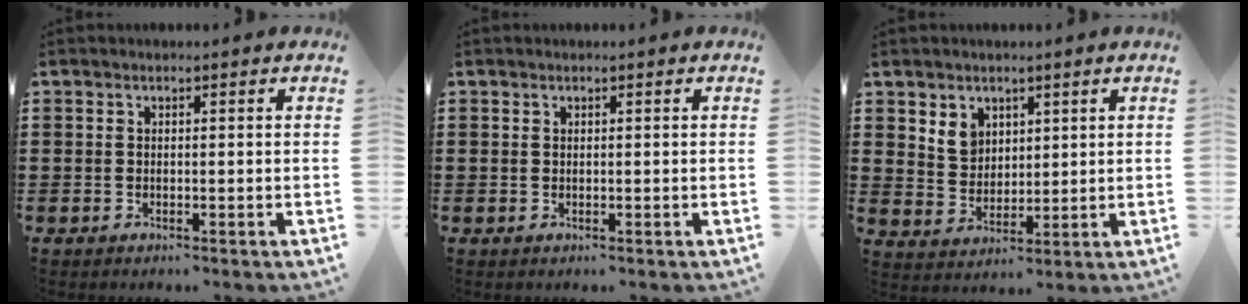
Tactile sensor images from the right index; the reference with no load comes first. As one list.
[{"total": 0.0}, {"total": 4.6, "force": [2.6, 3.6, 1.1], "torque": [-0.030, 0.010, 0.049]}]